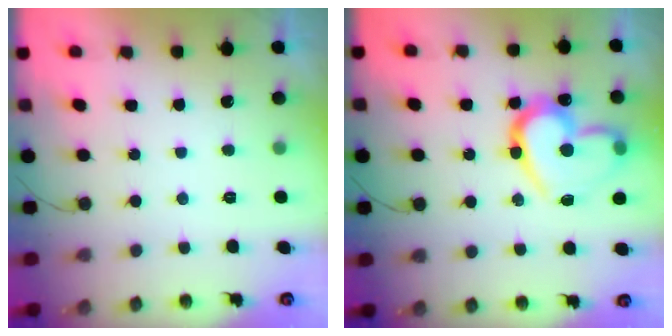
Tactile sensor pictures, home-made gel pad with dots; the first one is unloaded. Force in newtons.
{"total": 19.1, "press": 18.9, "slide": 2.7}